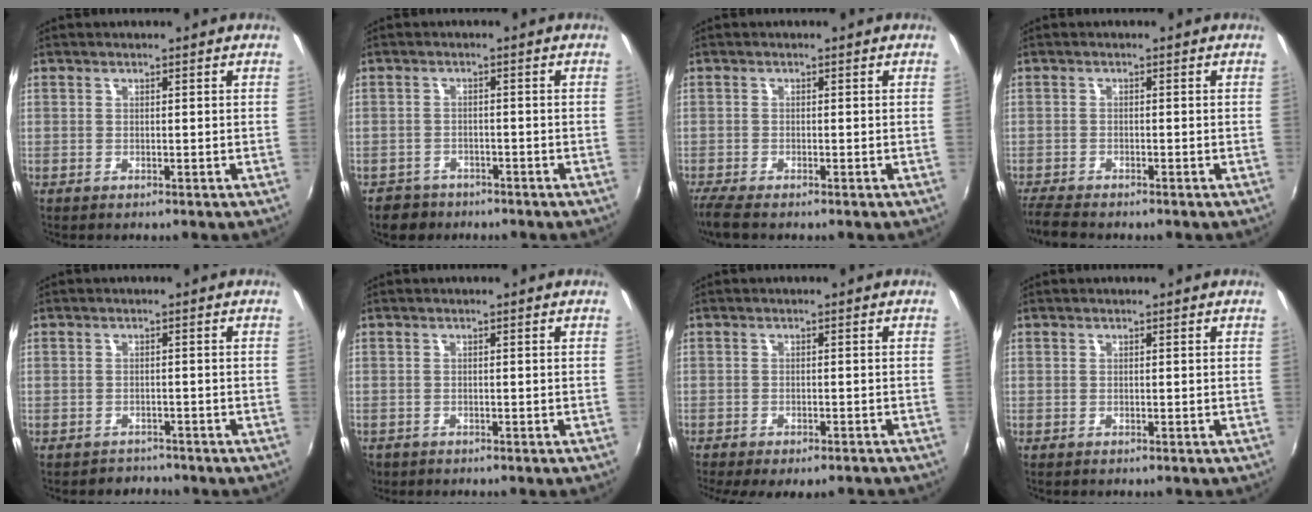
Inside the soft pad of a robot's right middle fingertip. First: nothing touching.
{"total": 3.9, "force": [-2.9, 2.5, 0.5], "torque": [-0.024, 0.003, -0.050]}
{"total": 3.2, "force": [-2.5, 0.2, 2.0], "torque": [-0.050, -0.016, -0.052]}
{"total": 4.0, "force": [-3.6, 0.3, 1.6], "torque": [-0.046, -0.022, -0.071]}
{"total": 2.7, "force": [-2.4, 1.2, -0.2], "torque": [-0.004, 0.000, -0.039]}
{"total": 2.6, "force": [-1.7, 1.8, 0.8], "torque": [-0.023, -0.008, -0.028]}
{"total": 7.7, "force": [-6.1, 2.1, 4.2], "torque": [-0.091, -0.032, -0.089]}
{"total": 0.0}